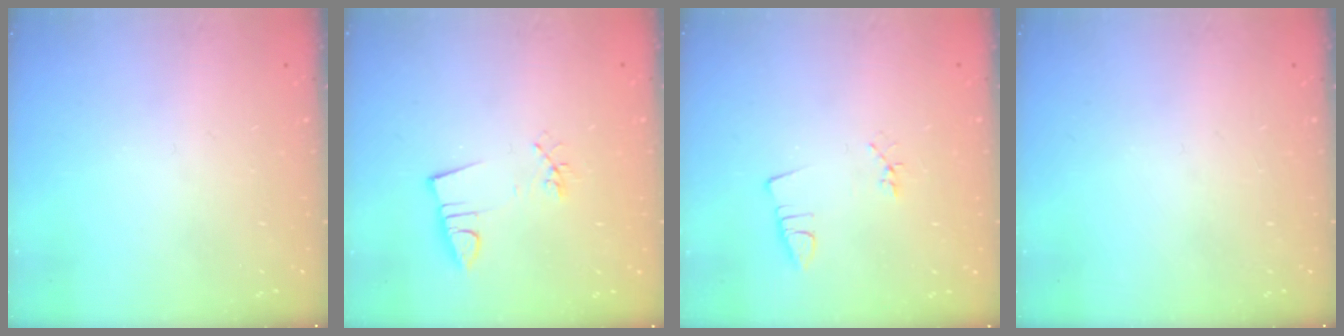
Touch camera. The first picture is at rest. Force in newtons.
{"total": 3.1, "press": 1.6, "slide": 2.7}
{"total": 2.2, "press": 1.7, "slide": 1.4}
{"total": 0.0}